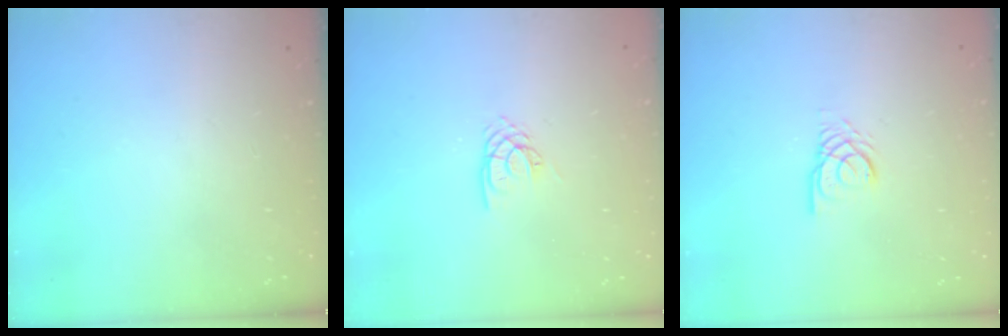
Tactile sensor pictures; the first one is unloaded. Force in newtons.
{"total": 2.7, "press": 2.7, "slide": 0.1}
{"total": 3.0, "press": 2.9, "slide": 0.3}